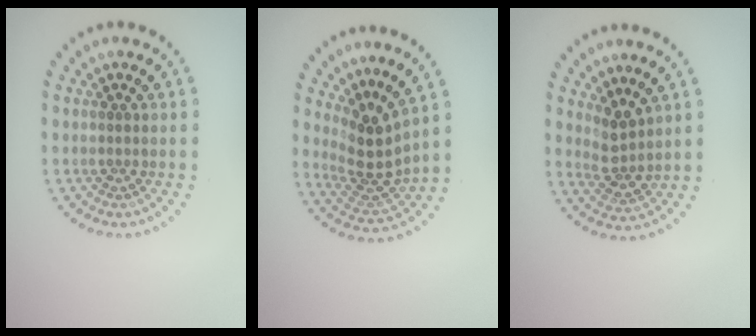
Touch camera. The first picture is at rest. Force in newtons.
{"total": 3.6, "press": 2.8, "slide": 2.3}
{"total": 2.6, "press": 2.0, "slide": 1.6}